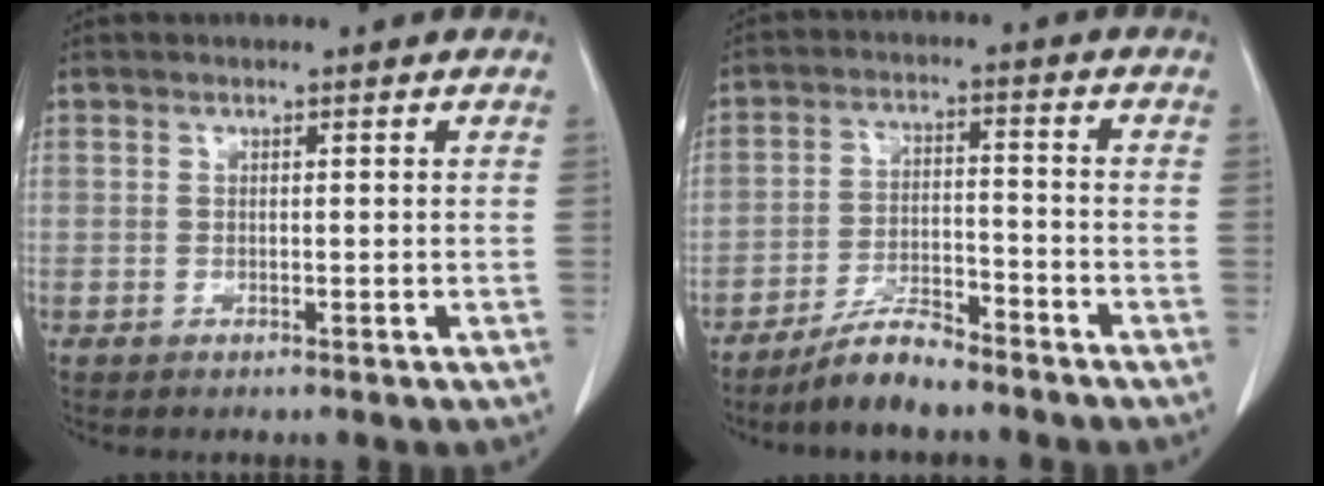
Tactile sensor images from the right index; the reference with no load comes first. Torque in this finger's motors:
{"motor_torque": [0.02, -0.03, -0.01, -0.02]}